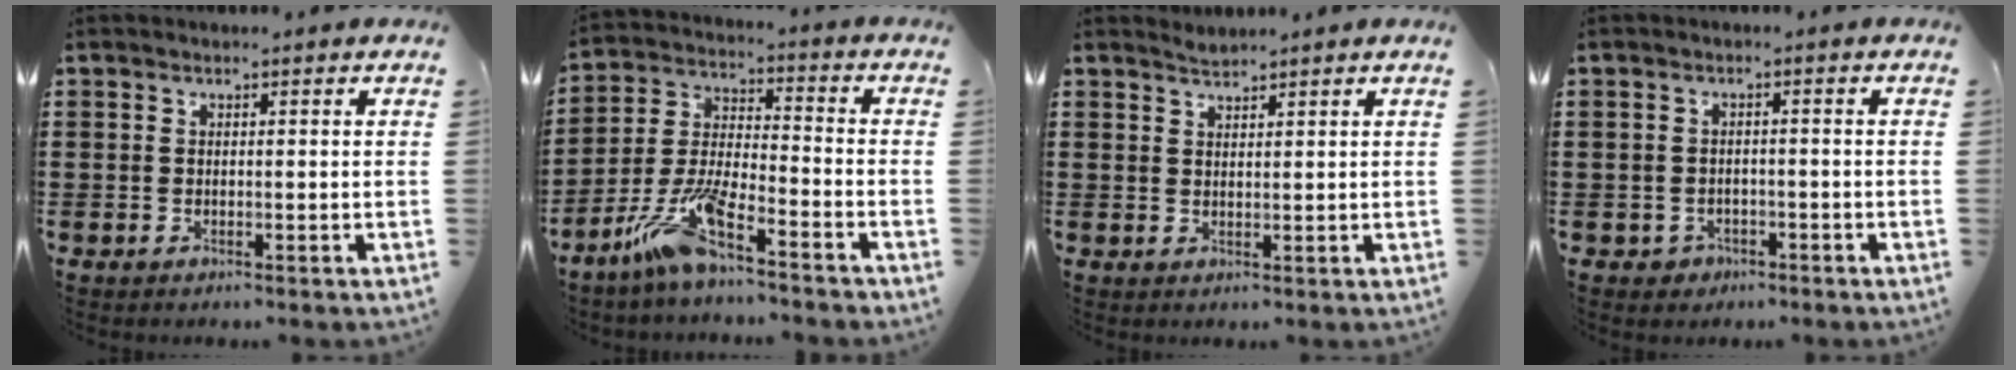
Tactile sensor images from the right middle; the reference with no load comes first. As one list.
[{"total": 10.1, "force": [-7.2, 1.5, 6.9], "torque": [-0.160, -0.005, -0.145]}, {"total": 1.2, "force": [1.2, -0.1, -0.2], "torque": [0.000, -0.001, 0.023]}, {"total": 1.5, "force": [-1.1, 1.0, 0.1], "torque": [-0.009, 0.000, -0.026]}]